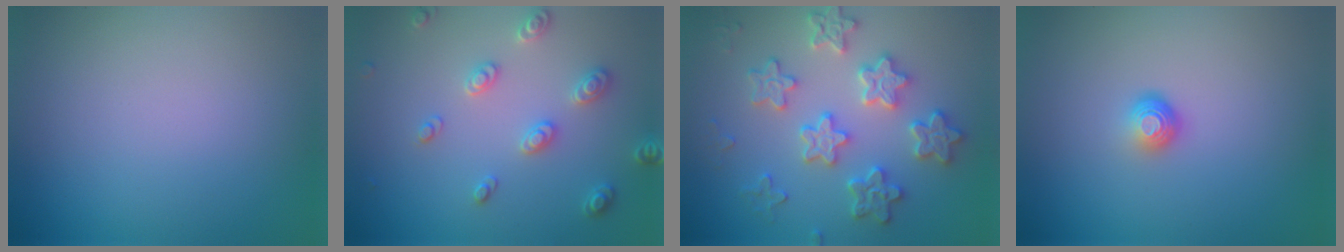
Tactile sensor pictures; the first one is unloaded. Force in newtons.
{"total": 2.7, "press": 2.7, "slide": 0.4}
{"total": 4.6, "press": 4.5, "slide": 1.0}
{"total": 1.6, "press": 1.0, "slide": 1.3}